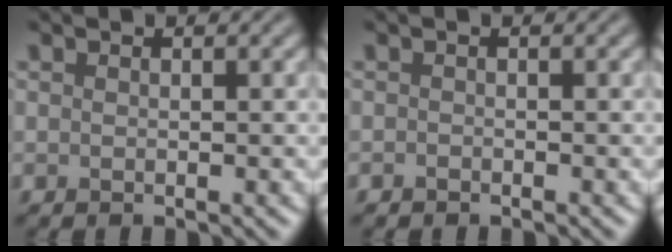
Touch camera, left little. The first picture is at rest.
{"total": 0.0}